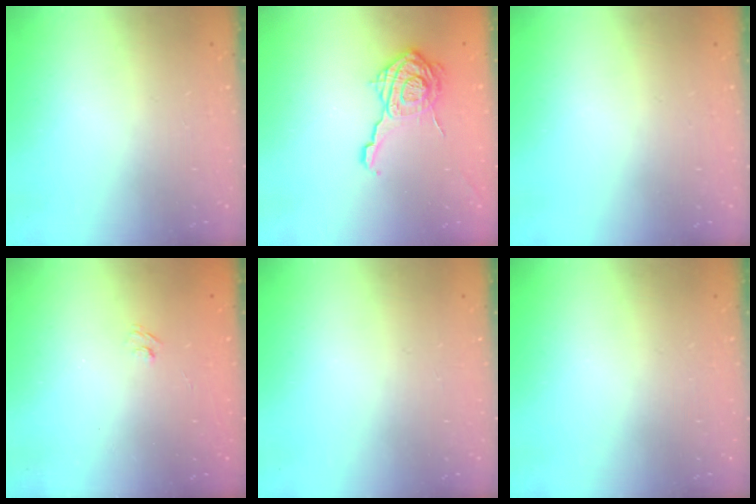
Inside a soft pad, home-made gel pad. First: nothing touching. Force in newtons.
{"total": 16.2, "press": 16.2, "slide": 0.7}
{"total": 0.0}
{"total": 2.2, "press": 2.0, "slide": 1.0}
{"total": 0.0}
{"total": 0.0}